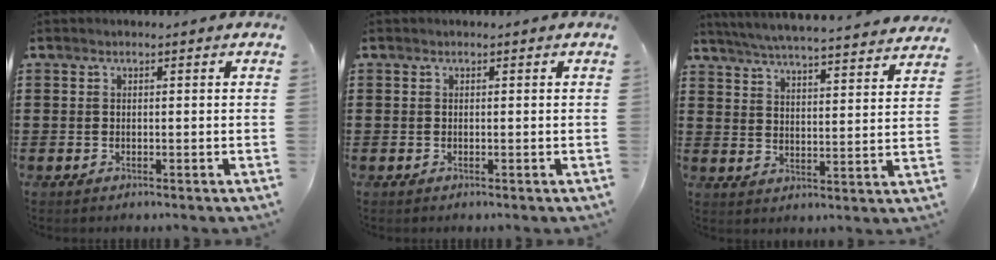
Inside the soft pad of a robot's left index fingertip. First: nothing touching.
{"total": 0.0}
{"total": 5.5, "force": [5.3, -0.5, 1.5], "torque": [-0.052, -0.040, 0.088]}